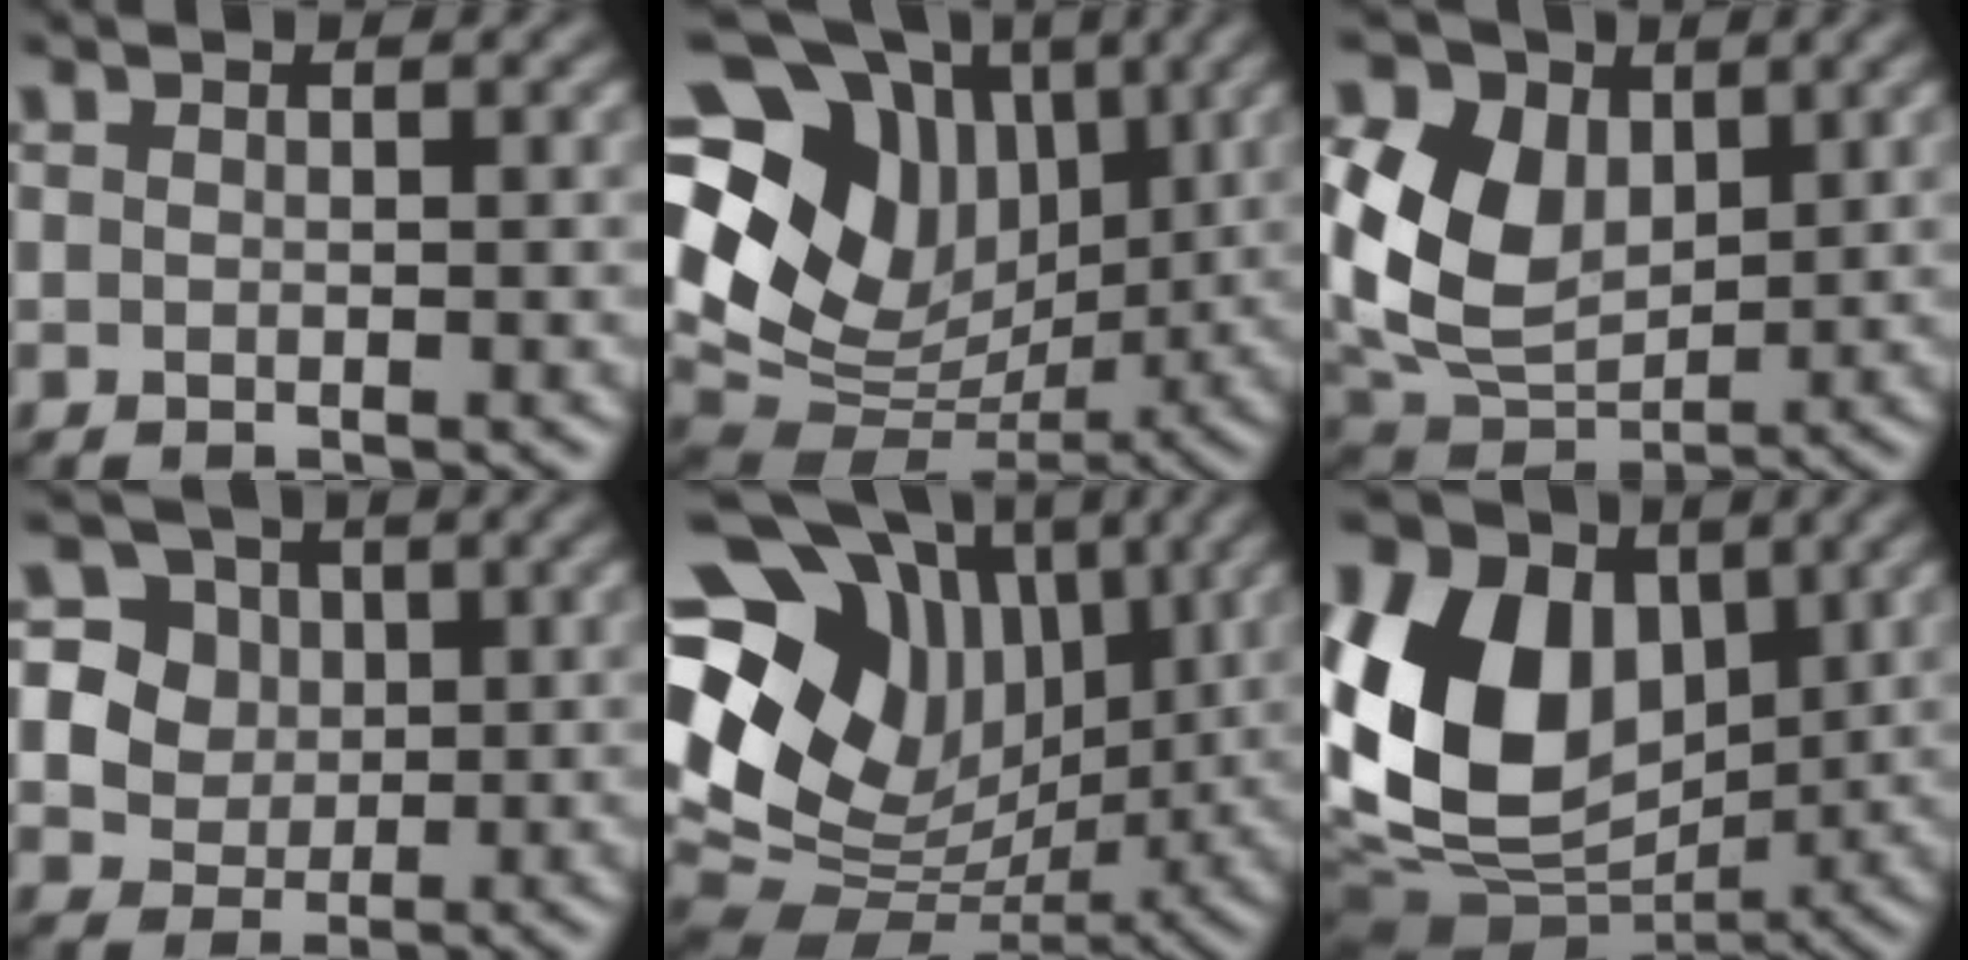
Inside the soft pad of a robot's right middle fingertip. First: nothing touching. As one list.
[{"total": 13.3, "force": [4.4, 10.0, 7.6], "torque": [-0.160, 0.021, 0.077]}, {"total": 10.0, "force": [2.0, 7.1, 6.7], "torque": [-0.174, 0.000, 0.040]}, {"total": 8.9, "force": [3.1, 7.5, 3.6], "torque": [-0.078, 0.026, 0.039]}, {"total": 16.8, "force": [4.6, 12.6, 10.2], "torque": [-0.196, 0.023, 0.096]}, {"total": 13.8, "force": [2.3, 10.0, 9.4], "torque": [-0.203, 0.013, 0.028]}]